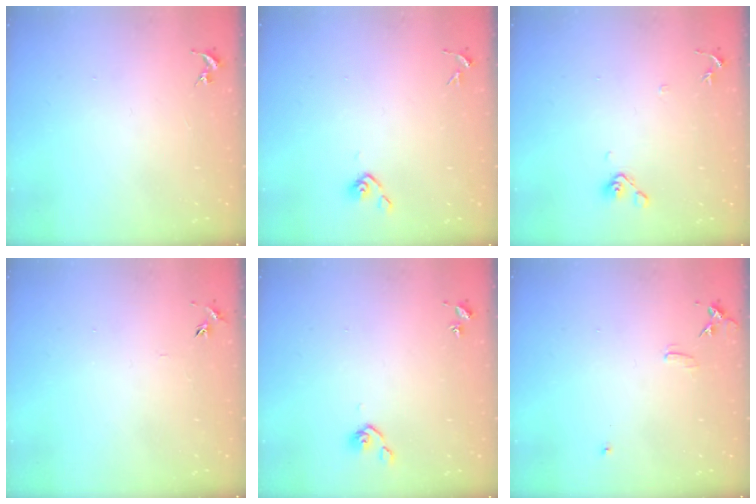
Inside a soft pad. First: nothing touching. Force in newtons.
{"total": 3.9, "press": 3.8, "slide": 0.8}
{"total": 7.6, "press": 7.3, "slide": 2.0}
{"total": 4.1, "press": 4.0, "slide": 0.4}
{"total": 4.6, "press": 4.5, "slide": 0.9}
{"total": 7.6, "press": 7.6, "slide": 0.7}